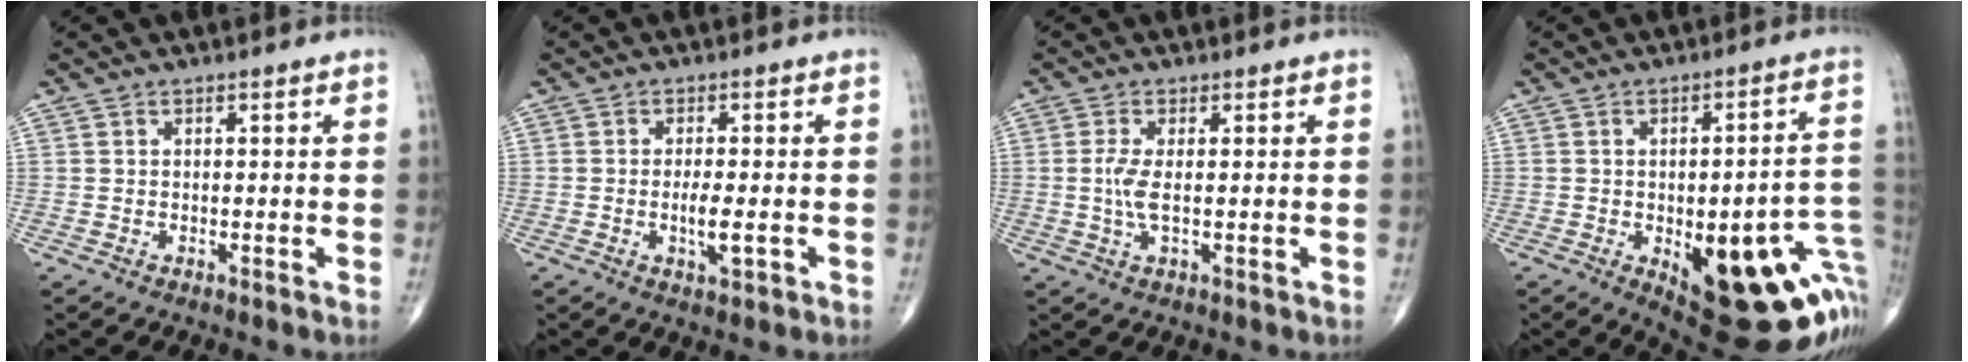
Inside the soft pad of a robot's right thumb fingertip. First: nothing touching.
{"total": 4.1, "force": [-1.0, 1.3, 3.7], "torque": [-0.070, -0.005, -0.015]}
{"total": 3.8, "force": [0.0, 1.0, 3.6], "torque": [-0.094, -0.006, -0.002]}
{"total": 26.4, "force": [-7.1, 10.3, 23.2], "torque": [-0.216, 0.019, -0.064]}